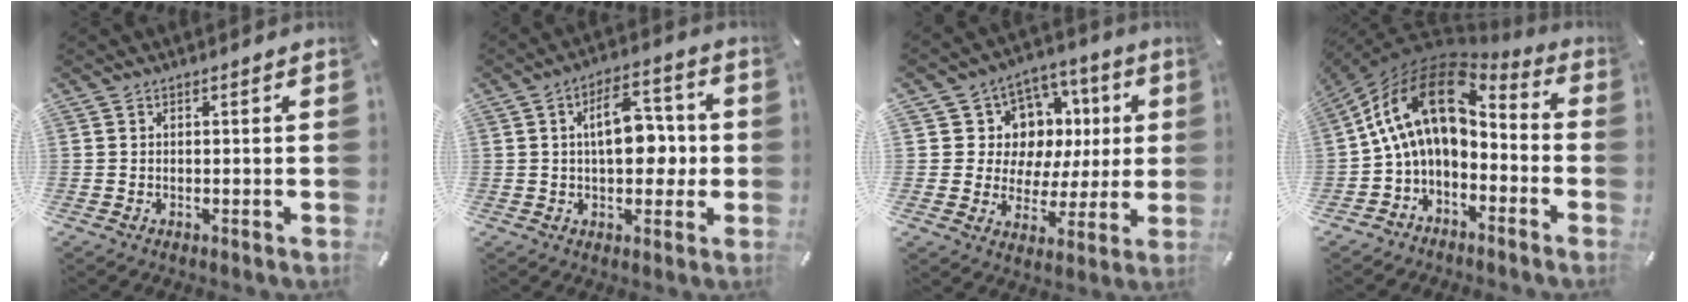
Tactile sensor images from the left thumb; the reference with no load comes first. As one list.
[{"total": 11.4, "force": [0.8, 6.7, 9.1], "torque": [-0.127, 0.000, 0.008]}, {"total": 10.8, "force": [1.7, 10.5, 2.1], "torque": [-0.024, -0.028, 0.036]}, {"total": 17.4, "force": [2.1, 11.4, 13.0], "torque": [-0.251, -0.001, 0.035]}]